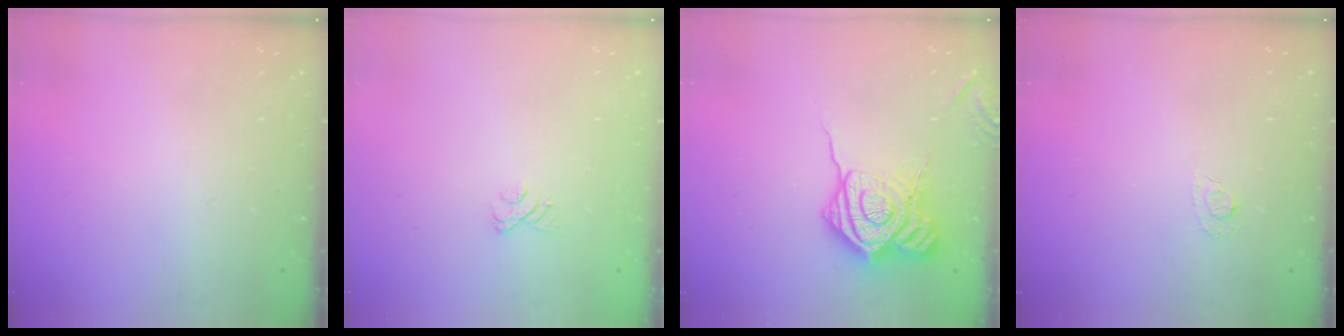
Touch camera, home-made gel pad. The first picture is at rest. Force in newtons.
{"total": 3.5, "press": 3.3, "slide": 1.2}
{"total": 19.7, "press": 19.7, "slide": 1.0}
{"total": 5.5, "press": 5.4, "slide": 0.6}